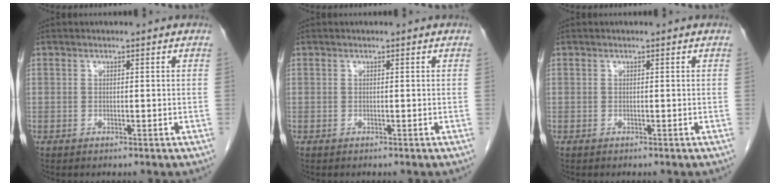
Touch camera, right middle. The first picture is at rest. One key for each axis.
{"total": 0.0}
{"total": 0.0}